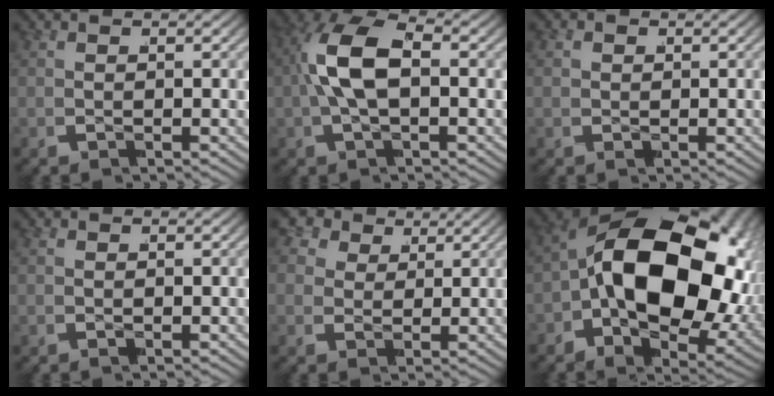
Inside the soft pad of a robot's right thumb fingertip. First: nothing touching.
{"total": 7.2, "force": [0.4, 4.0, 6.0], "torque": [-0.125, 0.005, 0.002]}
{"total": 1.1, "force": [0.0, 1.0, 0.4], "torque": [-0.009, -0.007, 0.004]}
{"total": 0.5, "force": [-0.3, 0.4, 0.2], "torque": [-0.004, -0.003, -0.004]}
{"total": 5.3, "force": [1.9, 4.3, 2.5], "torque": [-0.051, -0.007, 0.027]}
{"total": 24.0, "force": [-0.6, 14.7, 19.0], "torque": [-0.319, -0.036, -0.003]}